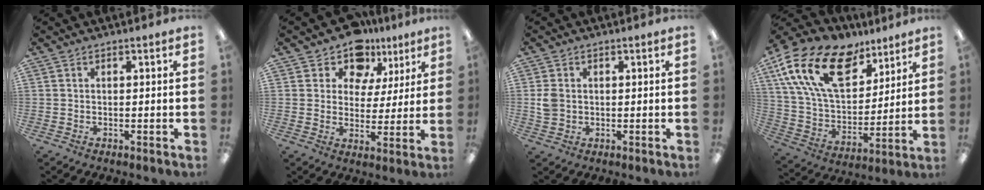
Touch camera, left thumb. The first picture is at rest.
{"total": 10.4, "force": [7.8, 6.6, 2.2], "torque": [-0.047, -0.053, 0.146]}
{"total": 3.8, "force": [0.3, 3.1, 2.2], "torque": [-0.035, 0.004, 0.006]}
{"total": 21.9, "force": [11.7, 12.3, 13.9], "torque": [-0.277, -0.050, 0.214]}